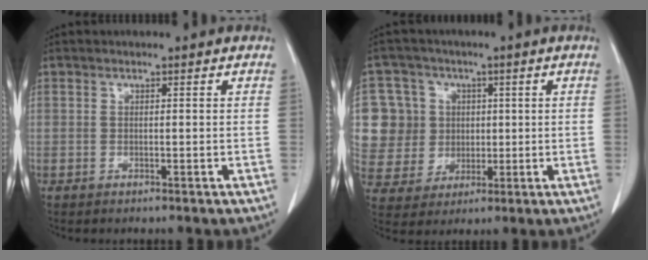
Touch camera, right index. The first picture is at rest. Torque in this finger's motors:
{"motor_torque": [0.36, 0.38, 0.16, 0.05]}